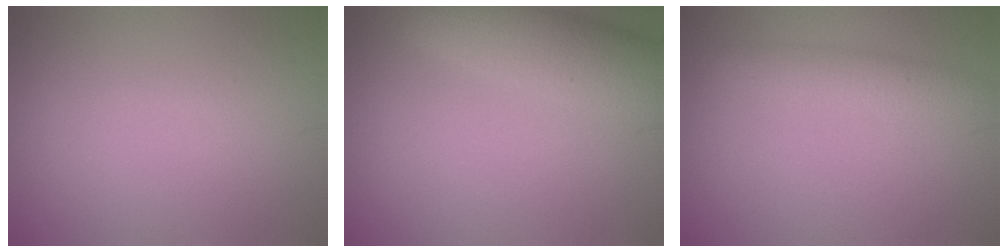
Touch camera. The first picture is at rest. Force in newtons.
{"total": 5.1, "press": 5.1, "slide": 0.2}
{"total": 2.4, "press": 2.4, "slide": 0.1}